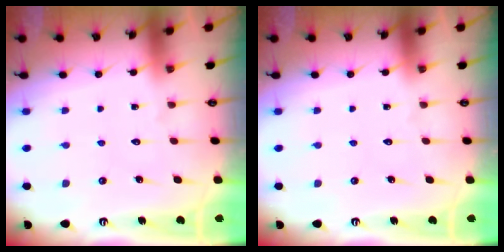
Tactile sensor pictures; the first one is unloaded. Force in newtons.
{"total": 0.0}